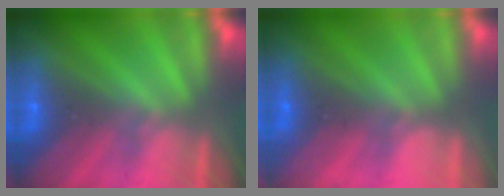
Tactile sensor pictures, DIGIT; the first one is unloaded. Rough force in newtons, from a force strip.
{"total": 2.3}